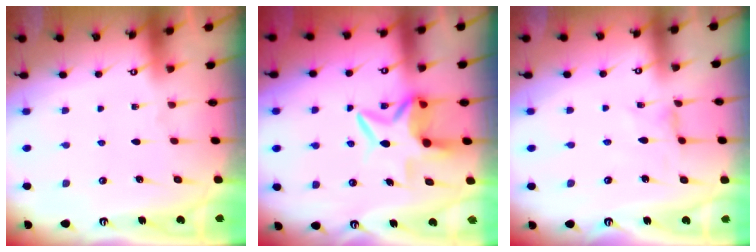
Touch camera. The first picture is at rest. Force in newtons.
{"total": 7.0, "press": 6.9, "slide": 1.2}
{"total": 0.0}